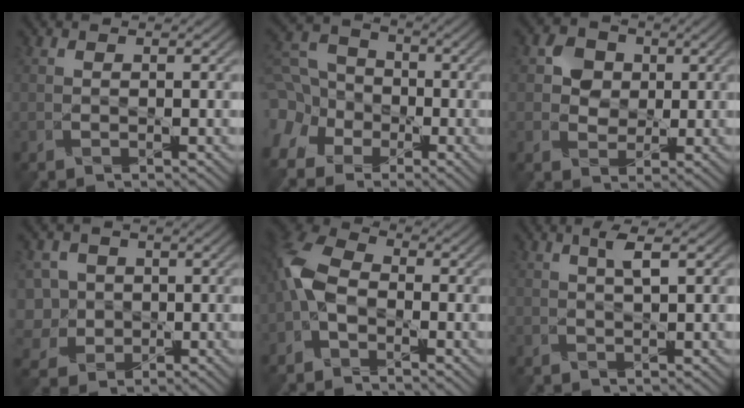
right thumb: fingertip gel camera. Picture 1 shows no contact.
{"total": 12.4, "force": [-4.9, 9.9, 5.7], "torque": [-0.181, -0.021, -0.110]}
{"total": 4.0, "force": [0.9, 3.3, 1.9], "torque": [-0.048, 0.010, 0.004]}
{"total": 7.0, "force": [-0.6, 6.4, 2.8], "torque": [-0.112, 0.014, -0.036]}
{"total": 7.3, "force": [-2.3, 4.0, 5.6], "torque": [-0.157, 0.005, -0.061]}
{"total": 2.2, "force": [1.0, -0.2, 1.9], "torque": [-0.043, 0.007, 0.020]}